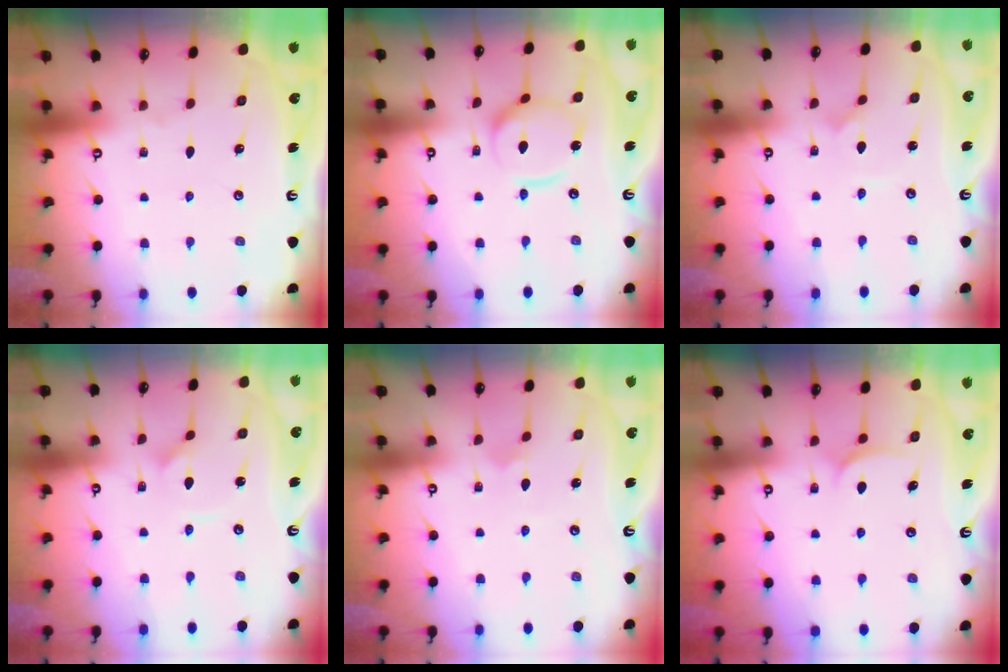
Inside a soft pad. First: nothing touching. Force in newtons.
{"total": 13.5, "press": 13.5, "slide": 1.3}
{"total": 0.6, "press": 0.6, "slide": 0.1}
{"total": 3.0, "press": 3.0, "slide": 0.2}
{"total": 3.2, "press": 3.2, "slide": 0.1}
{"total": 5.7, "press": 5.7, "slide": 0.3}